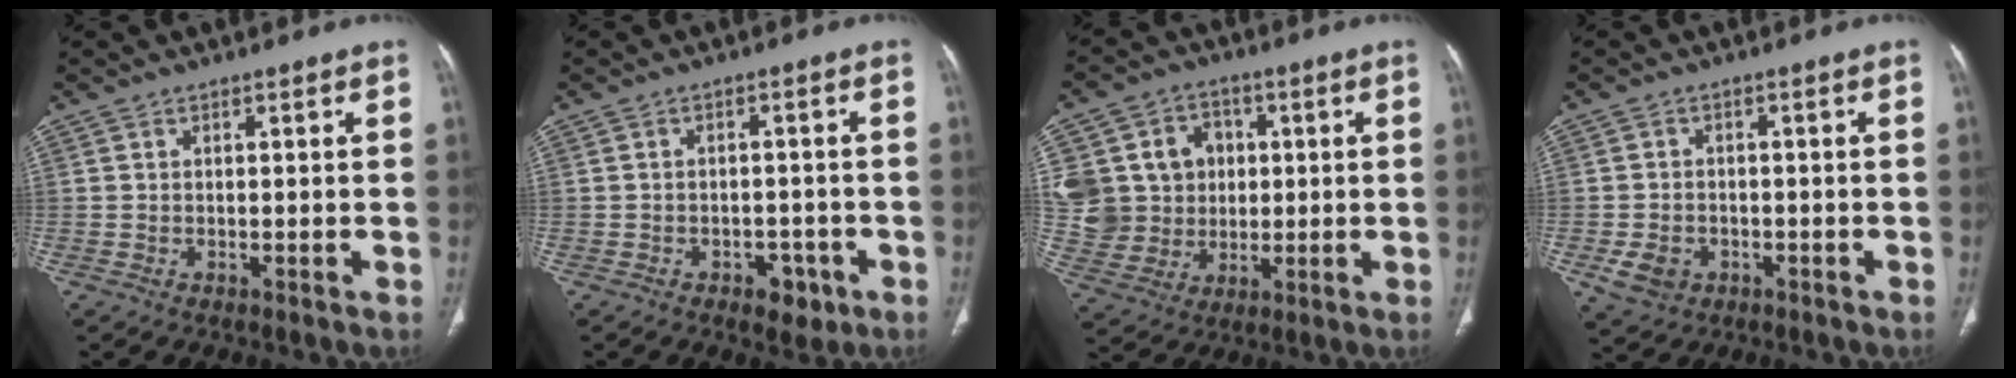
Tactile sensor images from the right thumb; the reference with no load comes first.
{"total": 4.6, "force": [-2.4, 2.9, 2.6], "torque": [-0.017, 0.014, -0.027]}
{"total": 16.4, "force": [2.4, 14.8, 6.7], "torque": [-0.103, 0.028, 0.064]}
{"total": 5.2, "force": [-1.9, 4.1, 2.5], "torque": [-0.042, 0.007, -0.023]}